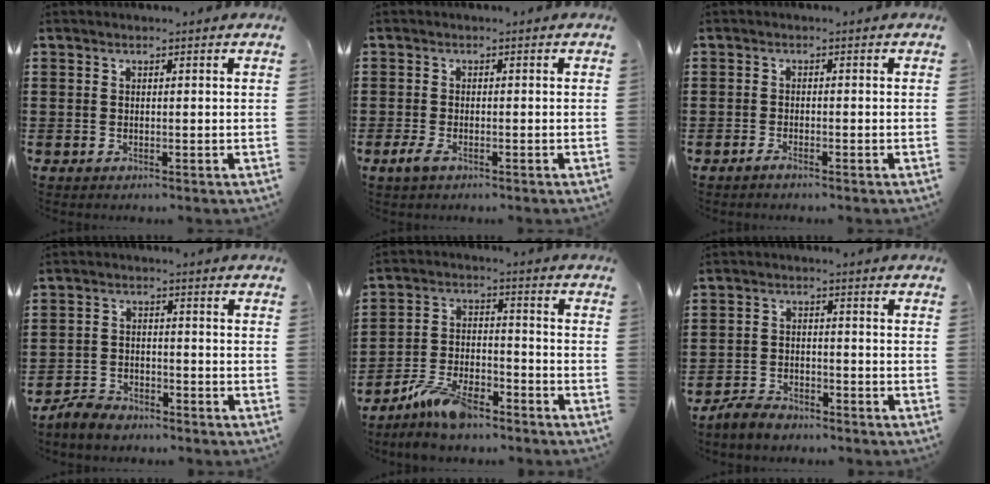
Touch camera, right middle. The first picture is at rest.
{"total": 2.2, "force": [-1.2, 1.0, 1.5], "torque": [-0.042, -0.005, -0.028]}
{"total": 1.2, "force": [-1.0, 0.1, 0.6], "torque": [-0.013, -0.005, -0.017]}
{"total": 3.7, "force": [-3.5, 1.2, 0.5], "torque": [-0.026, 0.004, -0.077]}
{"total": 8.2, "force": [-6.6, 2.5, 4.3], "torque": [-0.095, 0.007, -0.128]}
{"total": 3.6, "force": [-3.4, 1.1, 0.5], "torque": [-0.019, 0.006, -0.072]}